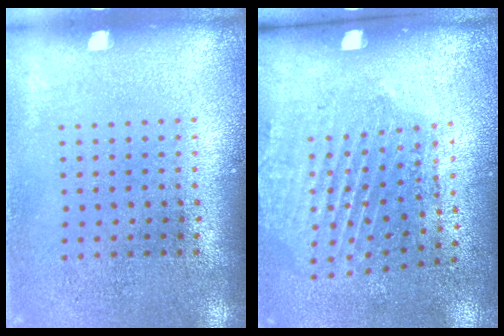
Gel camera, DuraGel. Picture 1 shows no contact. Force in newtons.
{"total": 2.0, "press": 1.1, "slide": 1.7}